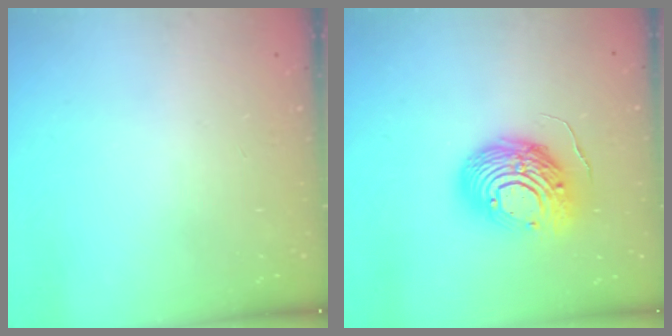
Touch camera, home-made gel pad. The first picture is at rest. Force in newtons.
{"total": 14.1, "press": 13.9, "slide": 2.6}